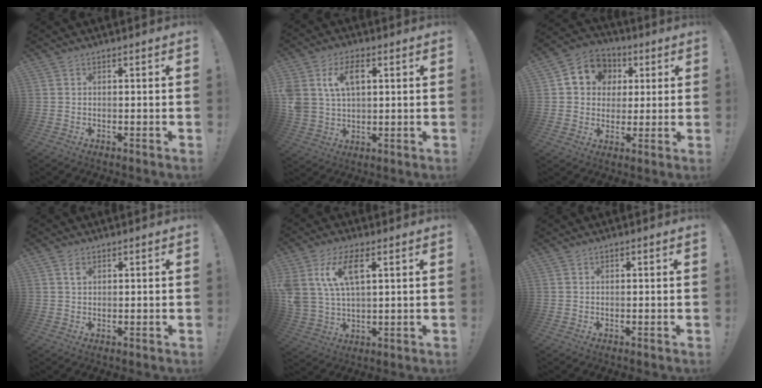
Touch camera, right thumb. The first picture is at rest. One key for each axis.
{"total": 9.9, "fx": 3.6, "fy": 6.6, "fz": 6.4, "tx": -0.115, "ty": 0.001, "tz": 0.067}
{"total": 10.6, "fx": 3.1, "fy": 9.3, "fz": 3.8, "tx": -0.054, "ty": -0.005, "tz": 0.064}
{"total": 2.2, "fx": 1.2, "fy": 1.4, "fz": 1.2, "tx": -0.018, "ty": -0.002, "tz": 0.021}
{"total": 12.2, "fx": 5.3, "fy": 6.1, "fz": 9.1, "tx": -0.184, "ty": -0.013, "tz": 0.094}
{"total": 0.0}